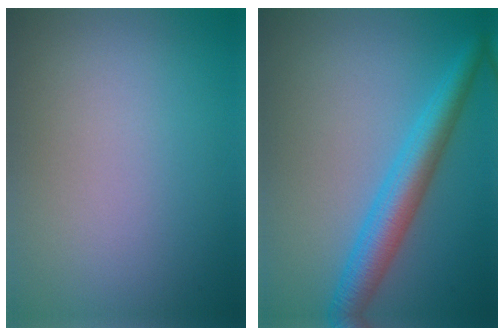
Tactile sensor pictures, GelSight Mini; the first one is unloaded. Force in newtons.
{"total": 4.8, "press": 4.8, "slide": 0.1}